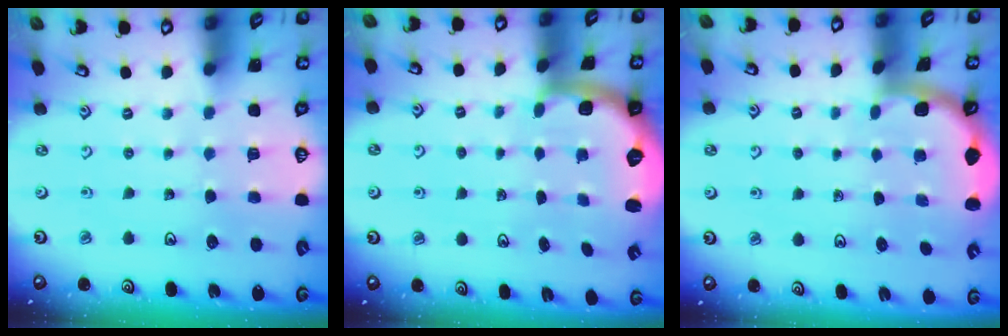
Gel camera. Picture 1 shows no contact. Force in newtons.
{"total": 1.7, "press": 1.6, "slide": 0.4}
{"total": 1.7, "press": 1.7, "slide": 0.0}